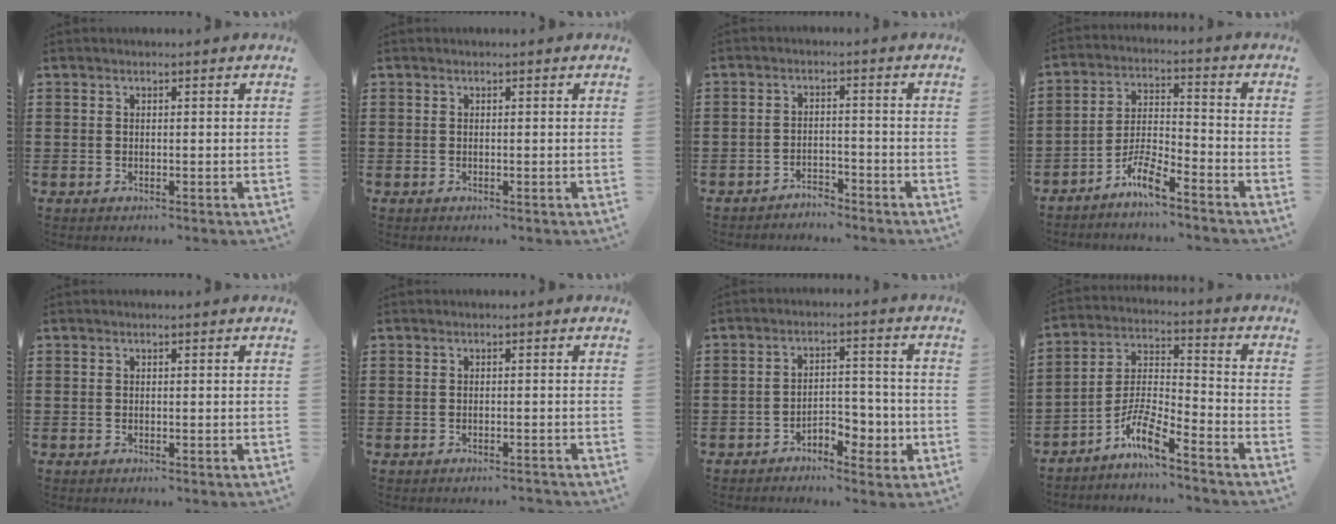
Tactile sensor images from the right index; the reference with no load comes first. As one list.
[{"total": 0.0}, {"total": 2.7, "force": [-2.7, 0.4, 0.0], "torque": [-0.008, 0.002, -0.058]}, {"total": 6.2, "force": [-5.1, 0.8, 3.5], "torque": [-0.082, 0.001, -0.099]}, {"total": 0.0}, {"total": 0.8, "force": [-0.7, -0.1, 0.2], "torque": [-0.005, -0.001, -0.015]}, {"total": 4.6, "force": [-2.8, 2.6, 2.5], "torque": [-0.037, 0.009, -0.056]}, {"total": 7.6, "force": [-5.9, 1.1, 4.6], "torque": [-0.111, -0.007, -0.117]}]